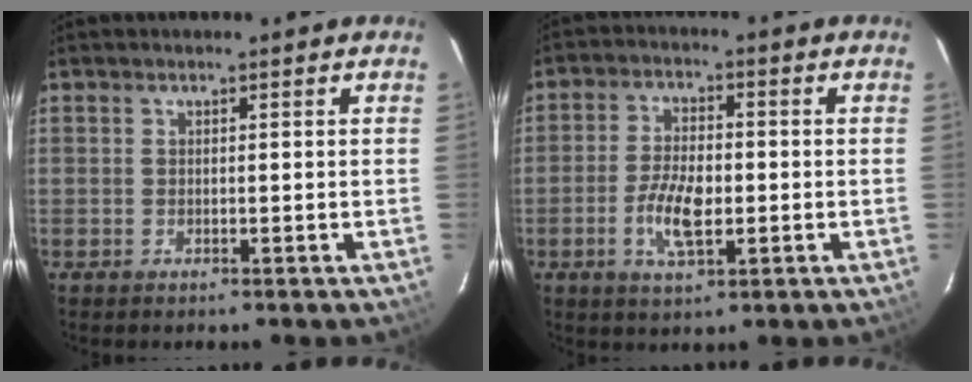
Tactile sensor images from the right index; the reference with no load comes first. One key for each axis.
{"total": 7.9, "fx": -1.9, "fy": 3.7, "fz": 6.7, "tx": -0.138, "ty": -0.002, "tz": -0.036}